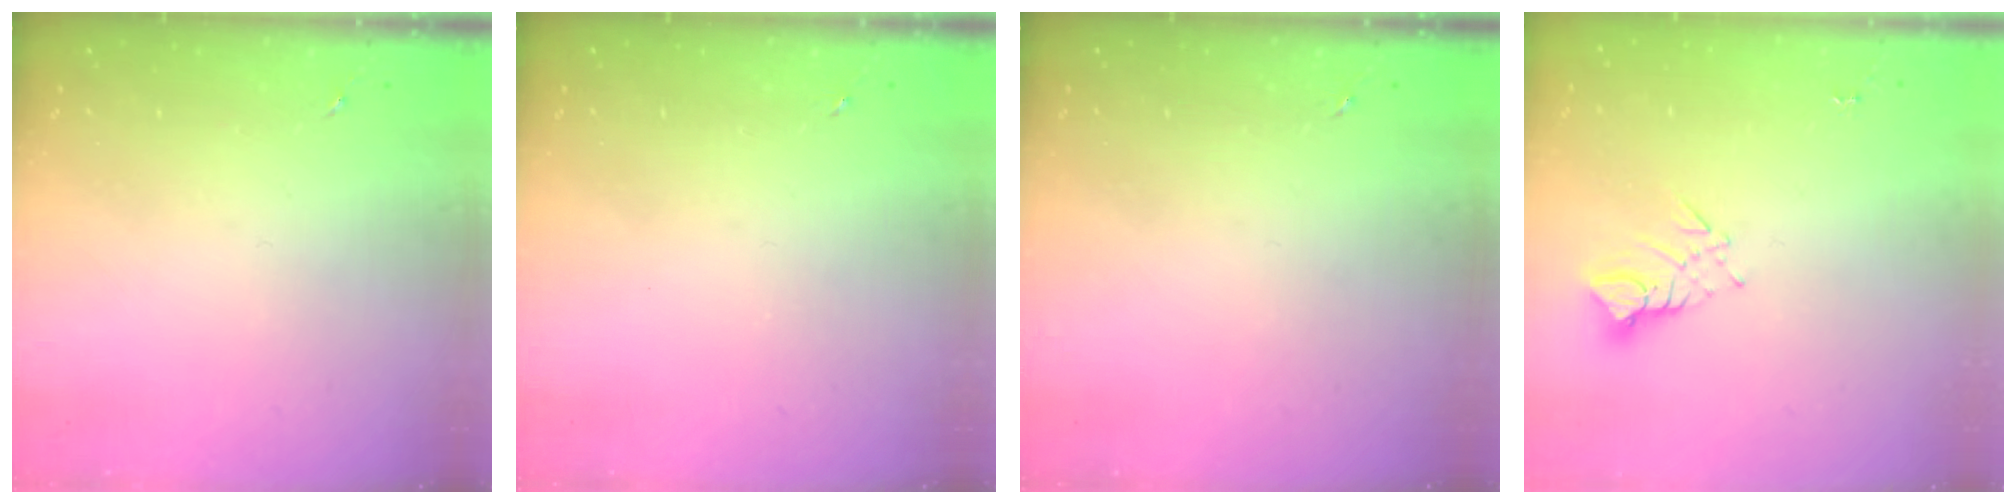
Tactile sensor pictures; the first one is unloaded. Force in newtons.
{"total": 0.0}
{"total": 0.0}
{"total": 3.8, "press": 3.8, "slide": 0.2}